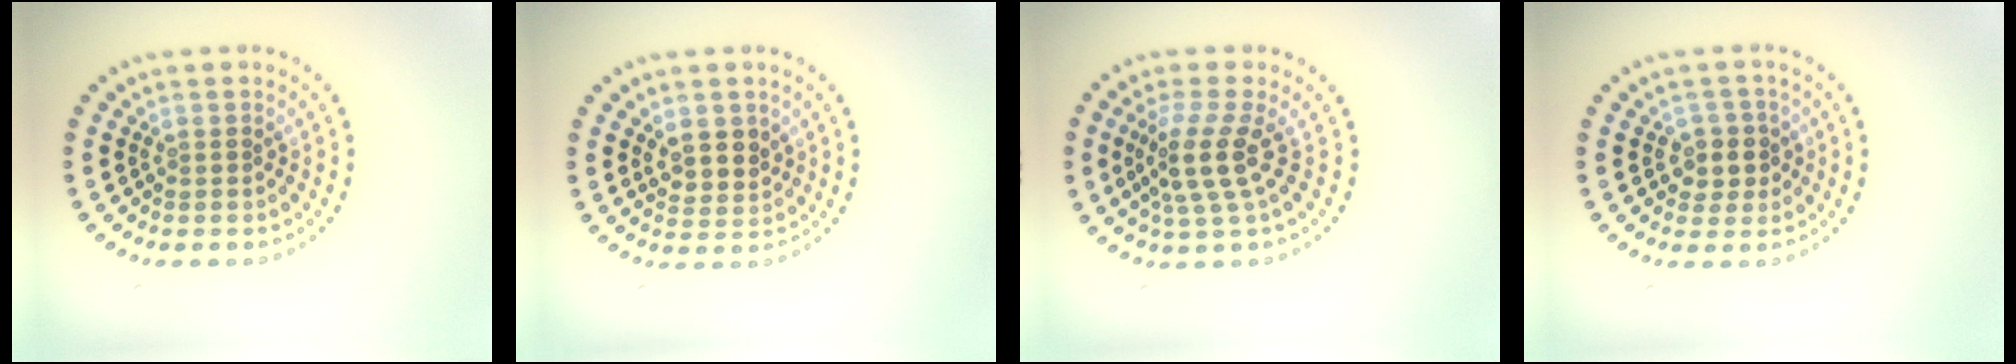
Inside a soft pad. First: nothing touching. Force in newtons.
{"total": 2.6, "press": 2.4, "slide": 1.0}
{"total": 3.7, "press": 2.8, "slide": 2.5}
{"total": 2.3, "press": 2.2, "slide": 0.9}